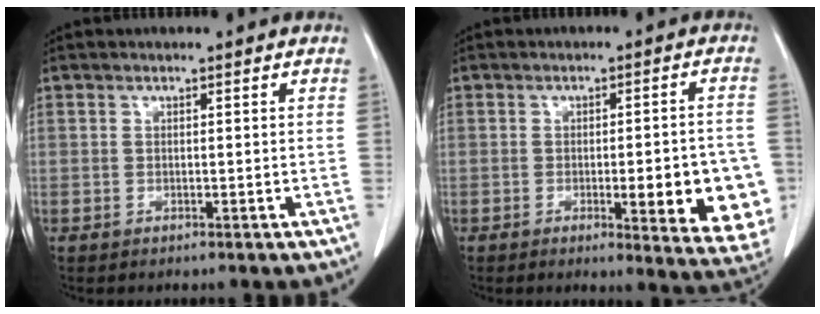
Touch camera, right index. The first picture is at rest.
{"total": 12.8, "force": [-3.2, 2.7, 12.1], "torque": [-0.098, 0.000, -0.030]}